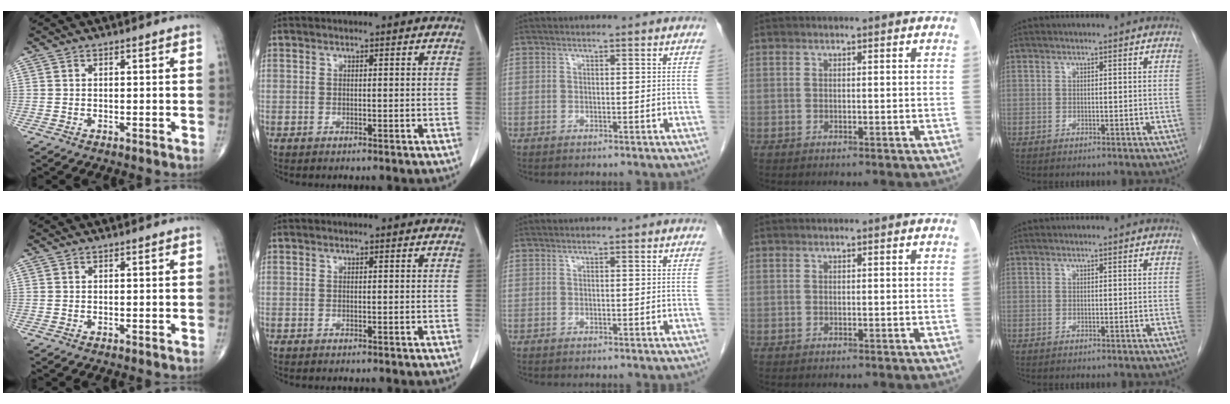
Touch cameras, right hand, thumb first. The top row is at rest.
{}